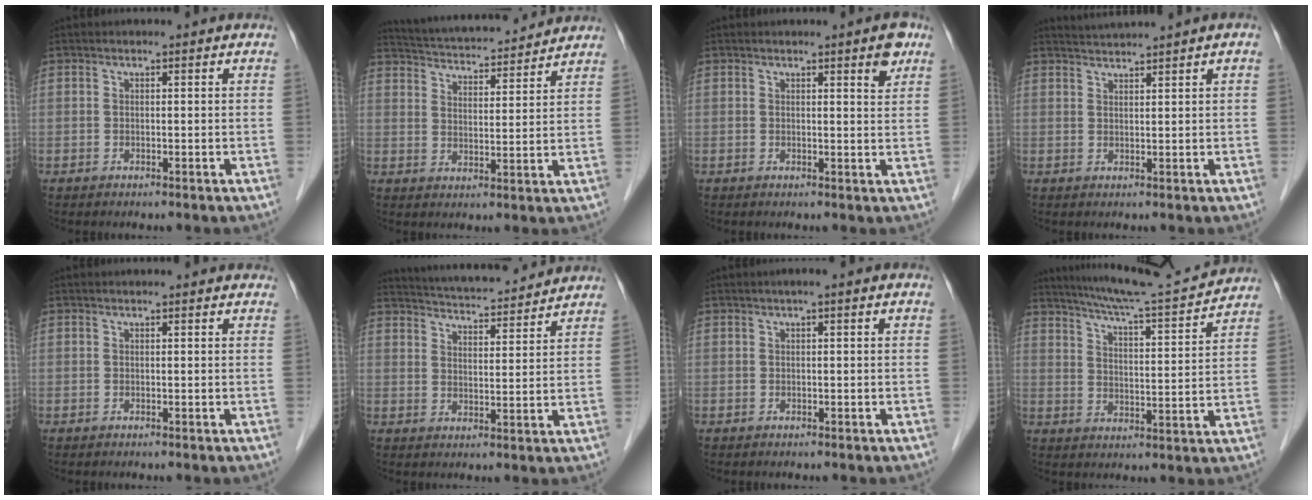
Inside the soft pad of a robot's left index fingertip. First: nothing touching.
{"total": 16.0, "force": [15.0, 2.5, 4.8], "torque": [-0.078, 0.026, 0.228]}
{"total": 3.2, "force": [2.0, 0.6, 2.4], "torque": [-0.023, -0.007, 0.024]}
{"total": 2.8, "force": [2.6, -0.4, 0.8], "torque": [-0.014, 0.012, 0.052]}
{"total": 2.6, "force": [2.2, 1.0, 0.8], "torque": [0.002, 0.017, 0.023]}
{"total": 14.7, "force": [13.8, 2.1, 4.6], "torque": [-0.072, 0.020, 0.203]}
{"total": 1.6, "force": [0.8, 0.4, 1.4], "torque": [-0.017, 0.006, 0.011]}
{"total": 15.2, "force": [14.3, -0.1, 5.1], "torque": [-0.085, -0.011, 0.209]}